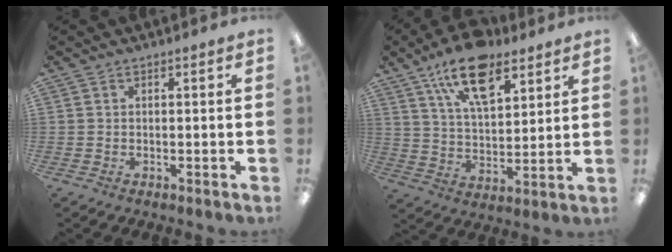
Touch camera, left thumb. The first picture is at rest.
{"total": 15.7, "force": [10.1, 7.4, 9.6], "torque": [-0.156, -0.041, 0.176]}